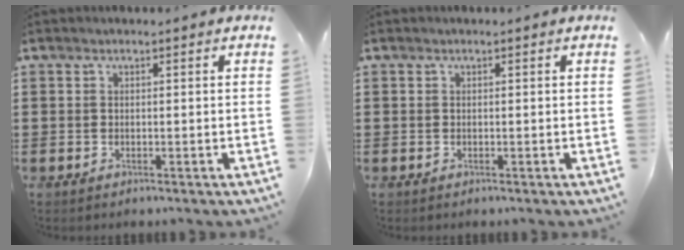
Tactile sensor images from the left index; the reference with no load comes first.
{"total": 0.0}